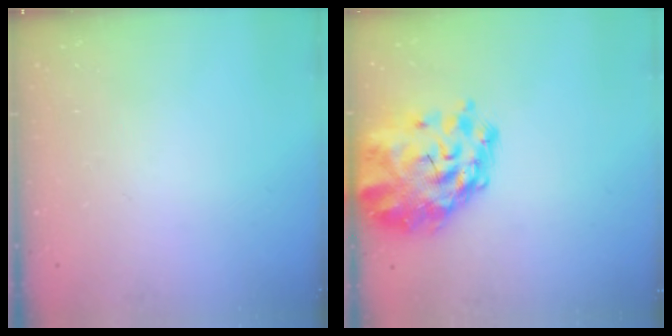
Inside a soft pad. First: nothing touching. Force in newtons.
{"total": 8.2, "press": 7.8, "slide": 2.5}